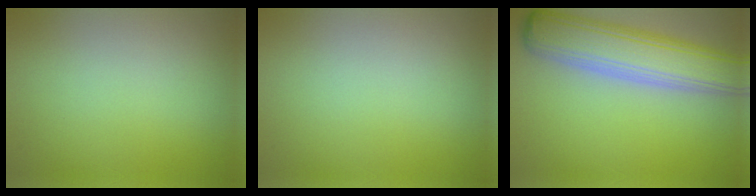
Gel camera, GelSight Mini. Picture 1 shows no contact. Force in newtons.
{"total": 0.0}
{"total": 8.2, "press": 8.1, "slide": 0.5}